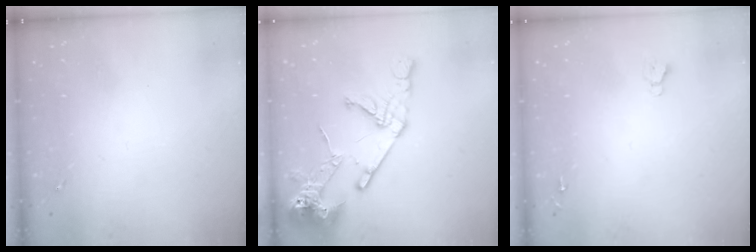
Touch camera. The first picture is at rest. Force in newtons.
{"total": 17.1, "press": 17.0, "slide": 2.1}
{"total": 2.7, "press": 2.7, "slide": 0.0}